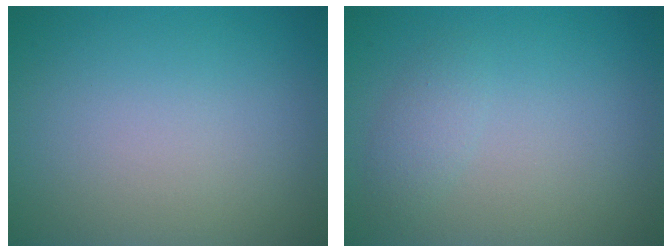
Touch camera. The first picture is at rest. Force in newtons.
{"total": 1.5, "press": 1.5, "slide": 0.1}